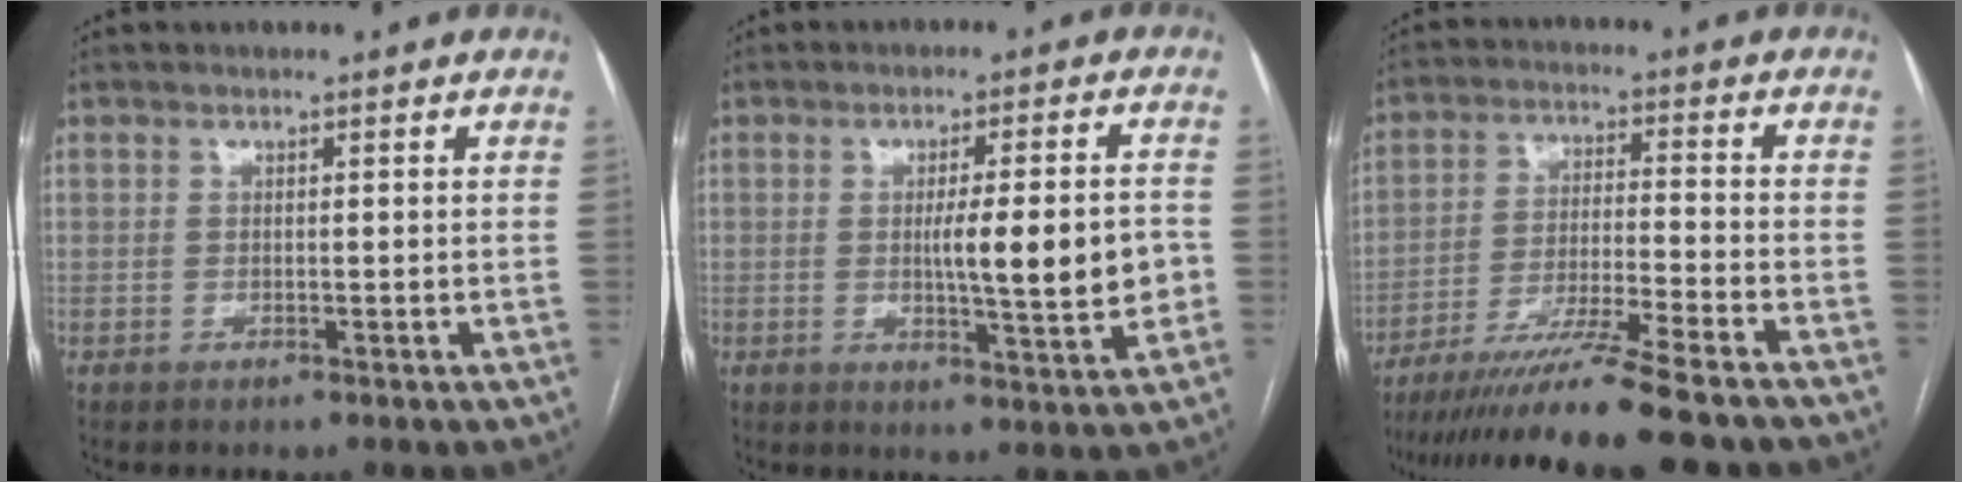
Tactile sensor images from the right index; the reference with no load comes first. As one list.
[{"total": 10.2, "force": [-0.7, 1.3, 10.0], "torque": [-0.146, -0.002, -0.007]}, {"total": 15.2, "force": [-12.7, -1.0, 8.2], "torque": [-0.141, -0.034, -0.208]}]